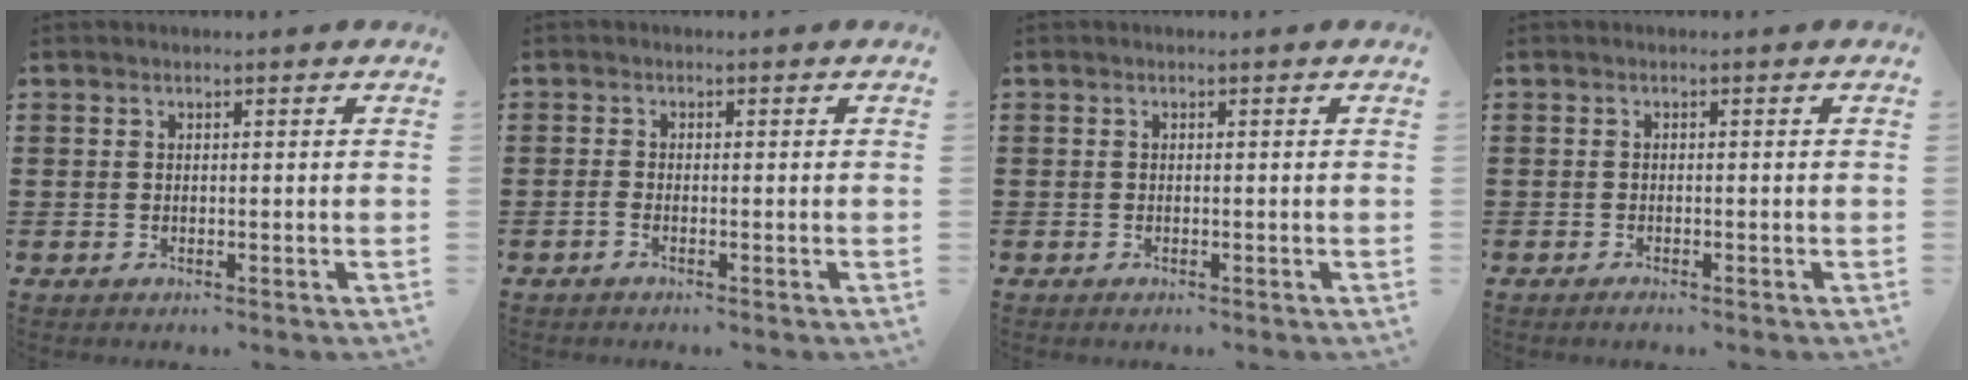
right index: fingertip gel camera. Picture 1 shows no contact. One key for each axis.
{"total": 0.9, "fx": -0.7, "fy": 0.2, "fz": 0.6, "tx": -0.013, "ty": -0.005, "tz": -0.012}
{"total": 0.0}
{"total": 0.6, "fx": -0.6, "fy": -0.1, "fz": 0.3, "tx": -0.009, "ty": -0.007, "tz": -0.009}